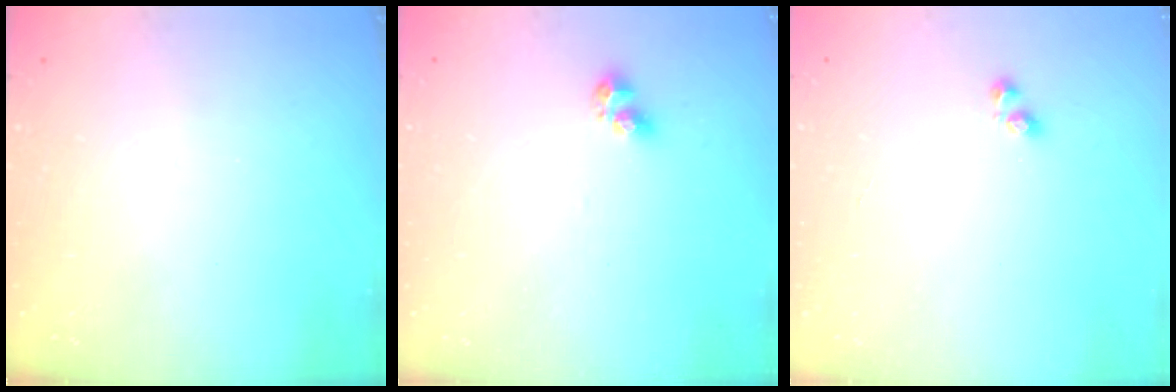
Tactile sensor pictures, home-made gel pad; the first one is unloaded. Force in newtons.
{"total": 5.0, "press": 5.0, "slide": 0.1}
{"total": 2.9, "press": 2.6, "slide": 1.3}